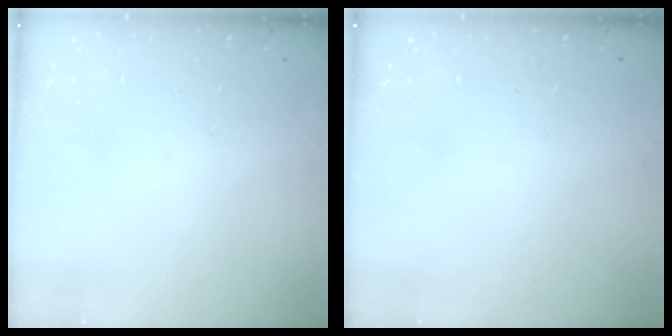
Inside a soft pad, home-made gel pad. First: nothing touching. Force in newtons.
{"total": 0.0}